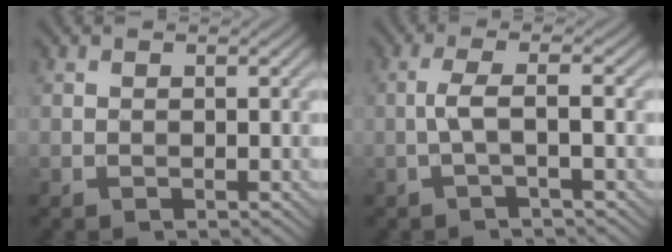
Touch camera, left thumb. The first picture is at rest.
{"total": 3.1, "force": [-0.6, 0.4, 3.0], "torque": [-0.058, 0.010, -0.024]}